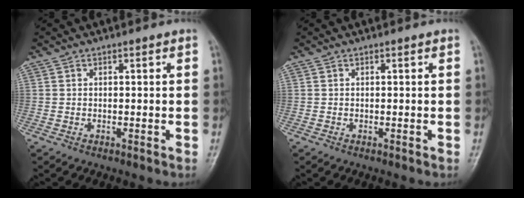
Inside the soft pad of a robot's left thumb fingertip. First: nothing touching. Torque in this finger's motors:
{"motor_torque": [0.05, 0.08, -0.03, -0.11, 0.00]}